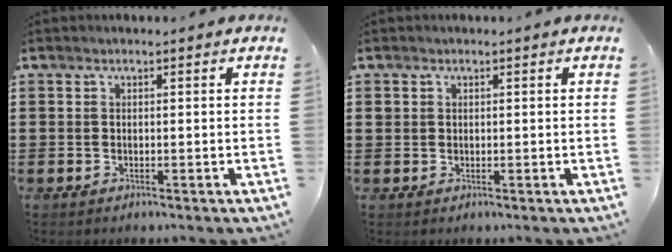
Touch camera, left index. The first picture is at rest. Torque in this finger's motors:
{"motor_torque": [0.07, 0.01, 0.00, -0.02]}